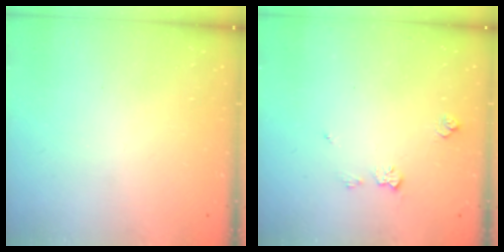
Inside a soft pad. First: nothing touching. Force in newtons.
{"total": 5.9, "press": 5.9, "slide": 0.8}